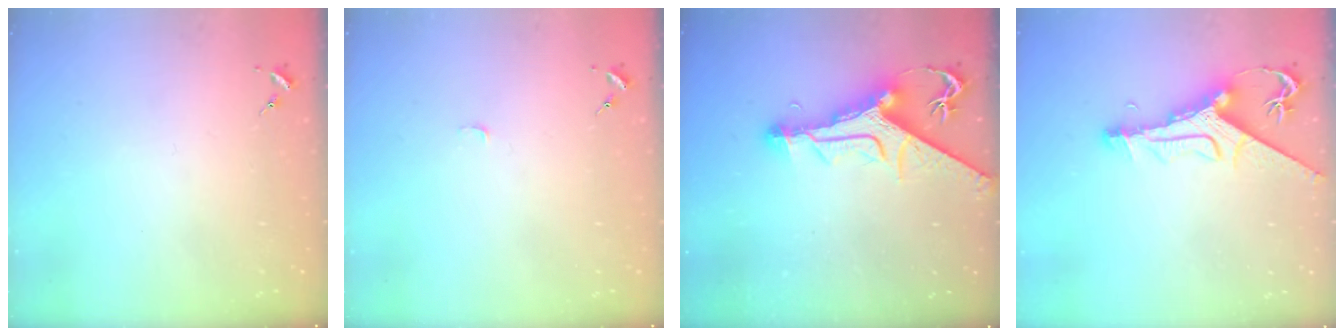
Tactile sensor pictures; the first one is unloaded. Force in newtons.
{"total": 2.7, "press": 2.7, "slide": 0.3}
{"total": 13.9, "press": 13.8, "slide": 1.9}
{"total": 11.3, "press": 11.2, "slide": 1.4}